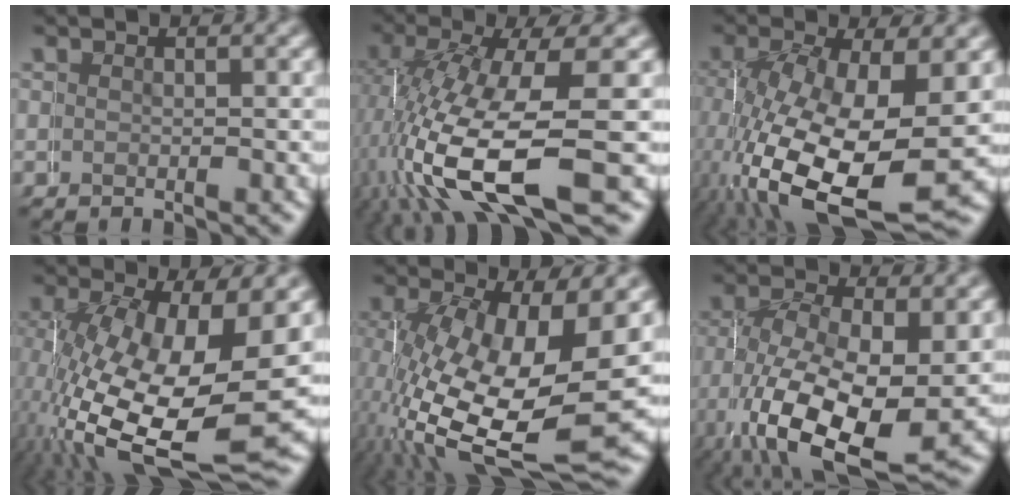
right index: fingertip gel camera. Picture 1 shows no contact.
{"total": 10.0, "force": [-1.6, 5.1, 8.4], "torque": [-0.188, -0.035, 0.001]}
{"total": 11.2, "force": [-2.0, 6.4, 9.1], "torque": [-0.206, -0.069, 0.008]}
{"total": 12.5, "force": [-1.6, 6.6, 10.5], "torque": [-0.226, -0.069, 0.022]}
{"total": 12.5, "force": [-1.2, 6.6, 10.5], "torque": [-0.225, -0.066, 0.026]}
{"total": 8.5, "force": [-1.6, 5.1, 6.6], "torque": [-0.149, -0.045, 0.004]}